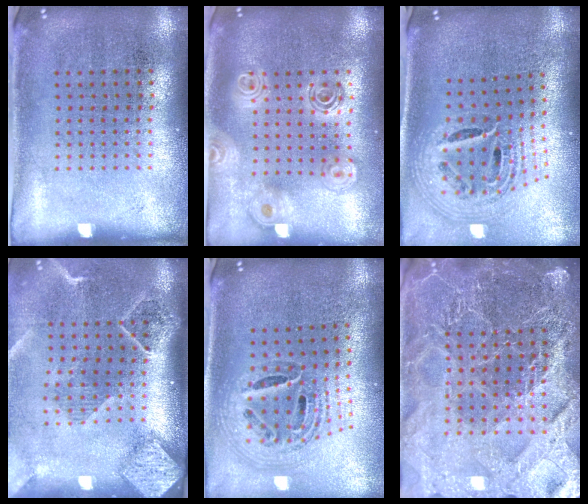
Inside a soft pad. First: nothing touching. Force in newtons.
{"total": 2.0, "press": 1.7, "slide": 1.1}
{"total": 2.2, "press": 1.6, "slide": 1.5}
{"total": 2.6, "press": 2.0, "slide": 1.6}
{"total": 1.5, "press": 1.3, "slide": 0.8}
{"total": 5.7, "press": 4.9, "slide": 2.8}